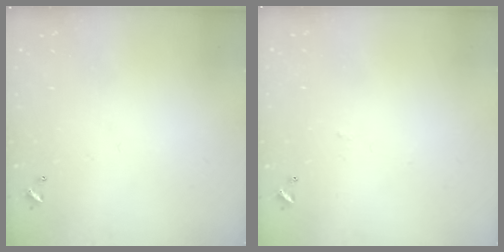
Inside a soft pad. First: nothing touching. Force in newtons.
{"total": 1.7, "press": 1.6, "slide": 0.3}